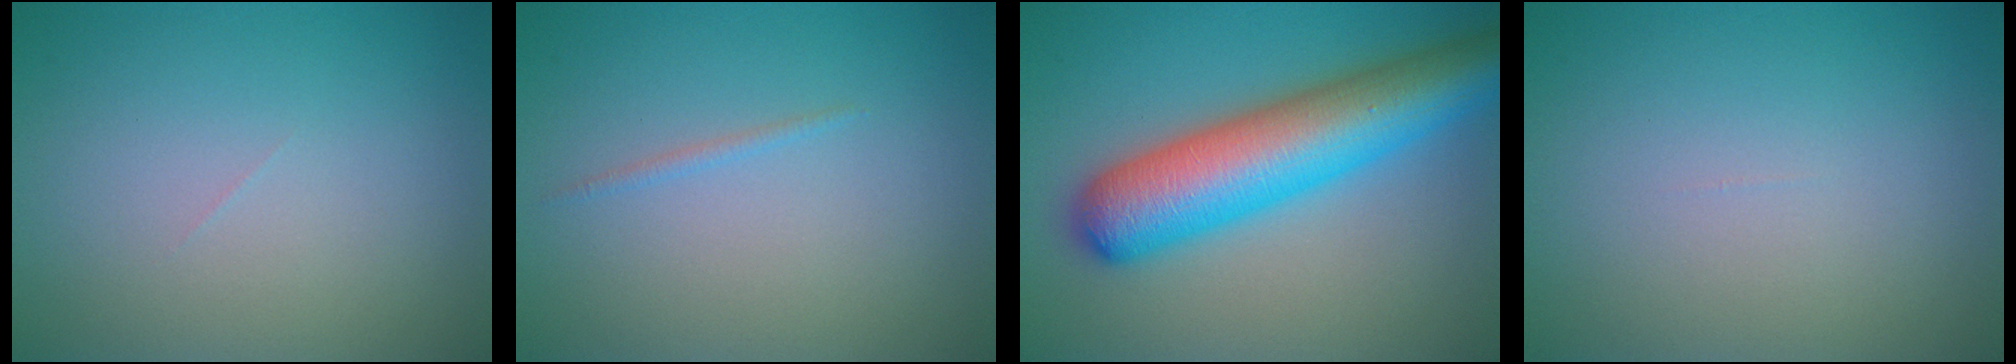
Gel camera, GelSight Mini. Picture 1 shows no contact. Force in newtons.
{"total": 0.6, "press": 0.6, "slide": 0.1}
{"total": 10.4, "press": 10.4, "slide": 0.3}
{"total": 0.0}